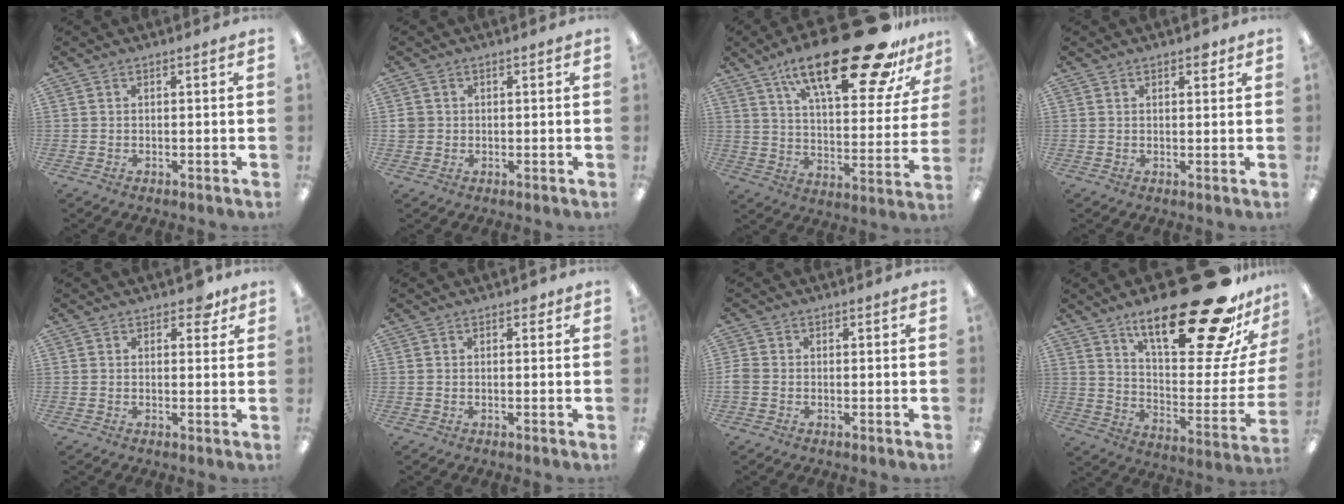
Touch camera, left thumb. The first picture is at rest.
{"total": 2.2, "force": [0.2, 2.1, 0.4], "torque": [-0.010, 0.004, 0.002]}
{"total": 27.7, "force": [18.3, 9.0, 18.8], "torque": [-0.282, -0.109, 0.292]}
{"total": 2.4, "force": [1.5, 1.2, 1.5], "torque": [-0.006, -0.008, 0.021]}
{"total": 4.0, "force": [2.6, 2.0, 2.3], "torque": [-0.020, -0.008, 0.039]}
{"total": 1.4, "force": [0.7, 0.9, 0.8], "torque": [-0.010, 0.000, 0.009]}
{"total": 2.3, "force": [-0.6, 1.9, 1.3], "torque": [-0.027, 0.004, -0.013]}
{"total": 31.2, "force": [19.8, 10.0, 22.0], "torque": [-0.296, -0.138, 0.321]}